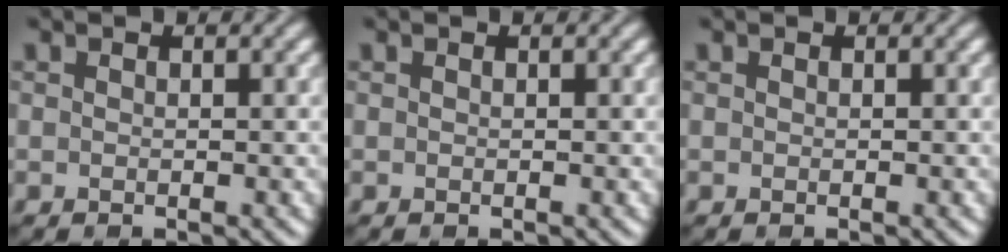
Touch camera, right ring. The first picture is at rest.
{"total": 0.0}
{"total": 0.0}